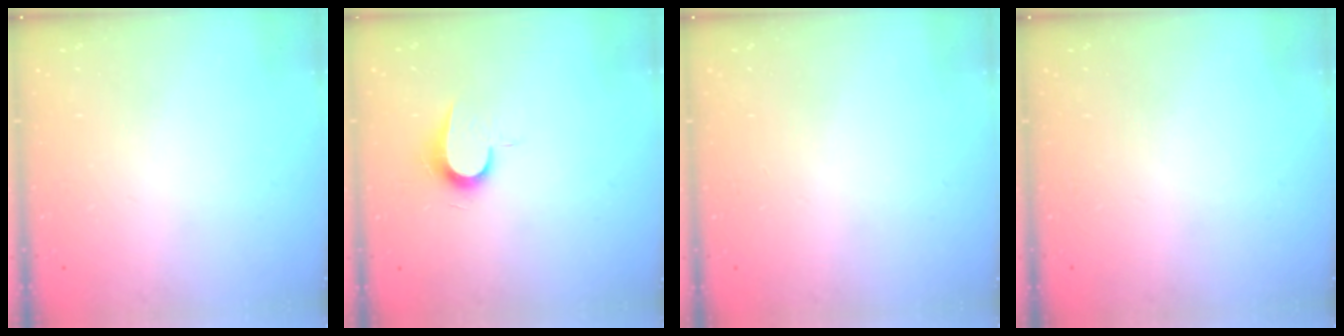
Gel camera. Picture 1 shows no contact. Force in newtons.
{"total": 6.9, "press": 6.9, "slide": 0.6}
{"total": 0.8, "press": 0.5, "slide": 0.6}
{"total": 0.0}